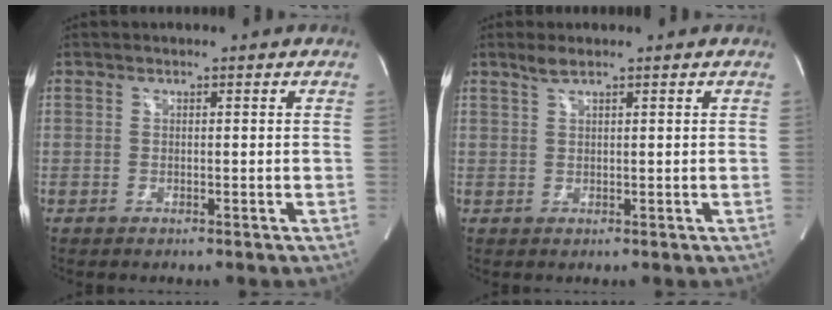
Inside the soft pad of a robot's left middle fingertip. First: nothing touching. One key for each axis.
{"total": 1.7, "fx": 1.4, "fy": 0.0, "fz": 1.1, "tx": -0.030, "ty": 0.005, "tz": 0.030}